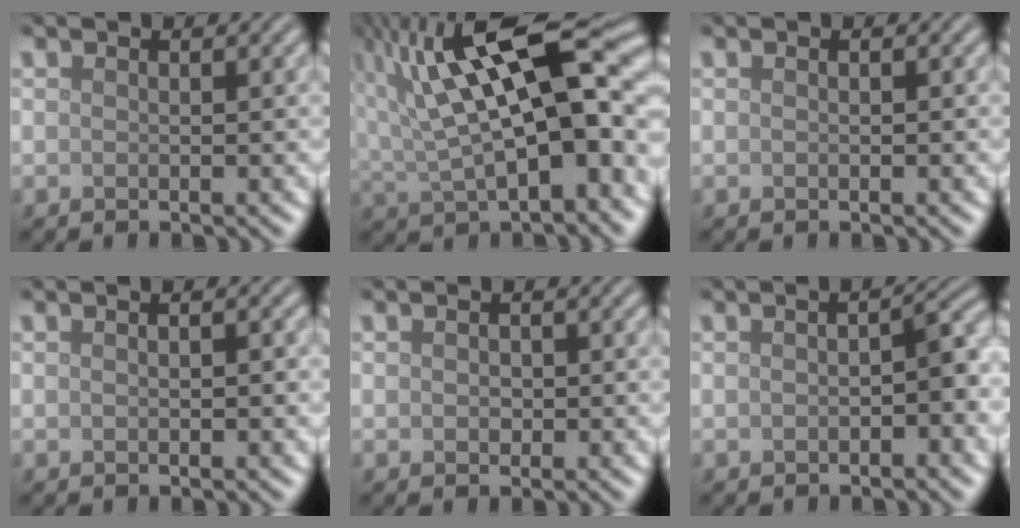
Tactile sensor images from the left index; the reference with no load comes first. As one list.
[{"total": 17.3, "force": [4.6, 7.0, 15.2], "torque": [-0.236, 0.022, 0.084]}, {"total": 0.0}, {"total": 1.6, "force": [0.3, 0.7, 1.4], "torque": [-0.008, 0.000, -0.003]}, {"total": 0.7, "force": [0.0, 0.6, 0.3], "torque": [-0.004, -0.003, -0.002]}, {"total": 3.1, "force": [-0.5, 1.1, 2.9], "torque": [-0.041, 0.010, -0.008]}]